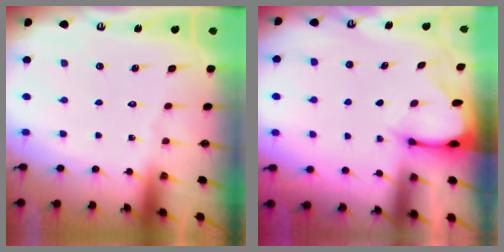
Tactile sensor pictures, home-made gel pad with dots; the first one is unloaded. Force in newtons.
{"total": 2.5, "press": 2.5, "slide": 0.3}